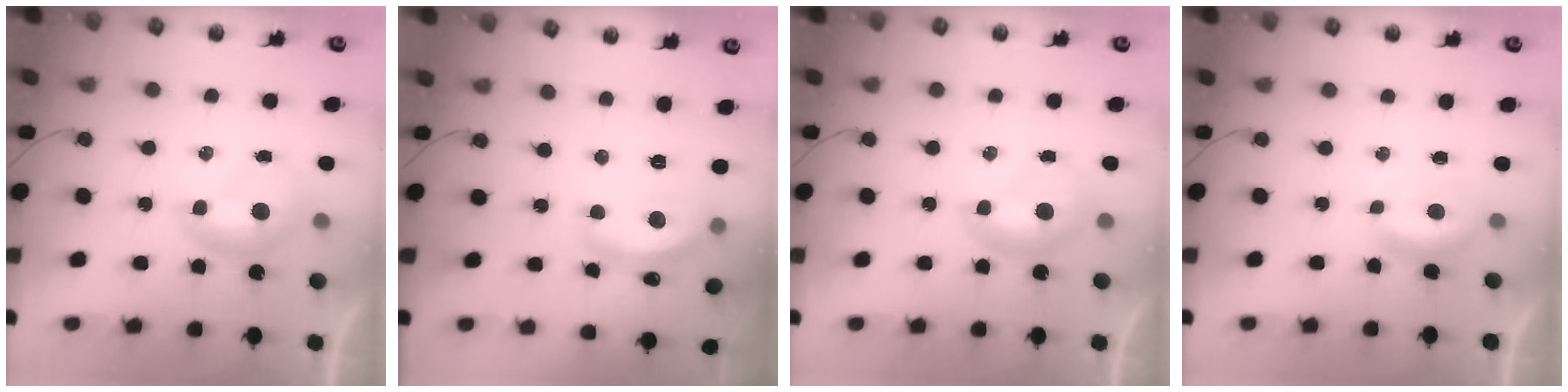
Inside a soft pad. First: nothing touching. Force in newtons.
{"total": 7.4, "press": 7.4, "slide": 0.6}
{"total": 0.0}
{"total": 1.2, "press": 1.1, "slide": 0.5}